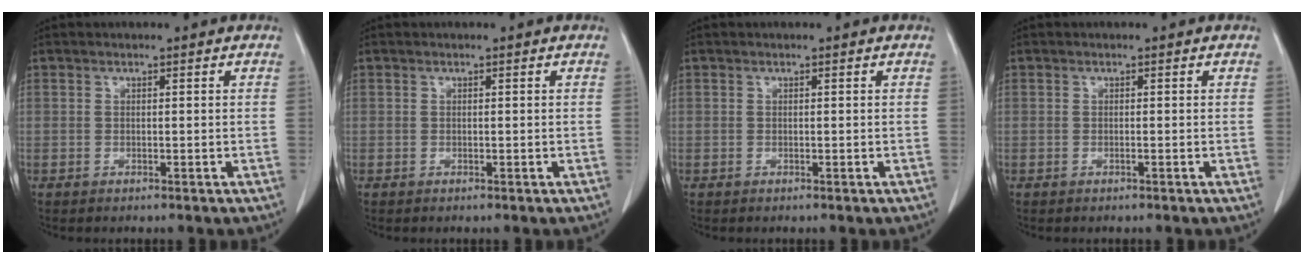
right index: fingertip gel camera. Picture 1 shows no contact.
{"total": 0.0}
{"total": 0.0}
{"total": 0.0}